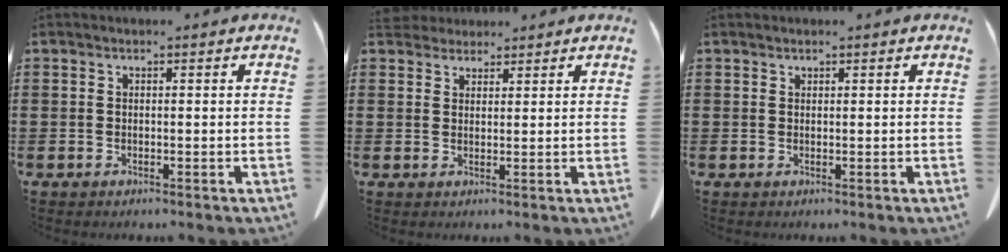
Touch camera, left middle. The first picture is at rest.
{"total": 3.0, "force": [2.8, 0.9, 0.3], "torque": [-0.013, -0.004, 0.056]}
{"total": 0.5, "force": [0.5, 0.1, 0.0], "torque": [-0.003, -0.002, 0.011]}